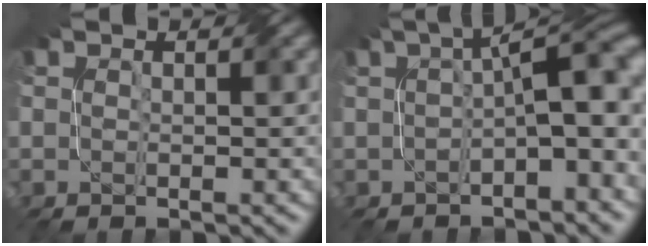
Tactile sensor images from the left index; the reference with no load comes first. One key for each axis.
{"total": 7.6, "fx": 0.0, "fy": 2.4, "fz": 7.2, "tx": -0.085, "ty": 0.020, "tz": 0.000}